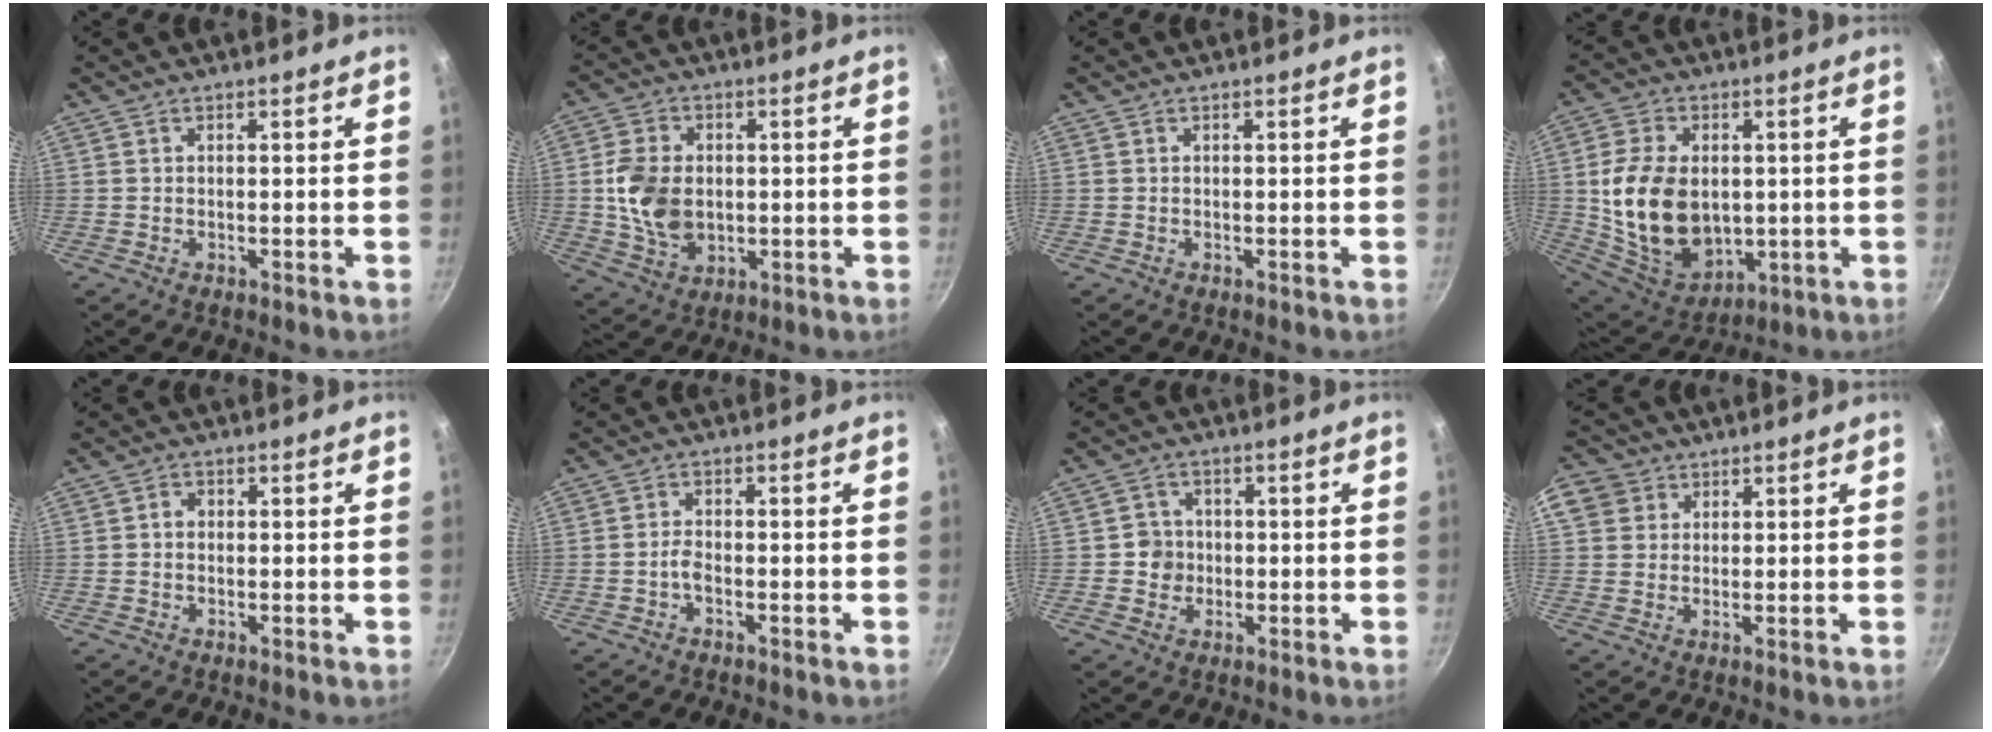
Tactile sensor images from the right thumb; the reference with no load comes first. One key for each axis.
{"total": 11.0, "fx": 0.1, "fy": 8.0, "fz": 7.5, "tx": -0.128, "ty": -0.004, "tz": 0.007}
{"total": 0.0}
{"total": 18.3, "fx": 0.6, "fy": 12.9, "fz": 12.9, "tx": -0.216, "ty": -0.015, "tz": 0.032}
{"total": 1.5, "fx": 0.0, "fy": 1.2, "fz": 0.8, "tx": -0.011, "ty": 0.006, "tz": -0.002}
{"total": 1.9, "fx": -1.1, "fy": 0.9, "fz": 1.2, "tx": -0.022, "ty": 0.014, "tz": -0.023}
{"total": 4.2, "fx": -0.4, "fy": 4.0, "fz": 1.0, "tx": 0.013, "ty": 0.008, "tz": -0.012}
{"total": 7.6, "fx": 3.0, "fy": 6.6, "fz": 2.3, "tx": -0.027, "ty": 0.009, "tz": 0.045}